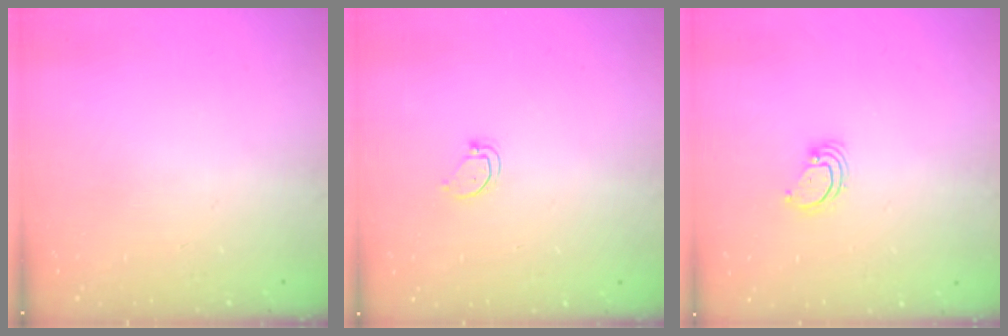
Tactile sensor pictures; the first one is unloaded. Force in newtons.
{"total": 3.6, "press": 3.6, "slide": 0.2}
{"total": 3.4, "press": 3.4, "slide": 0.1}